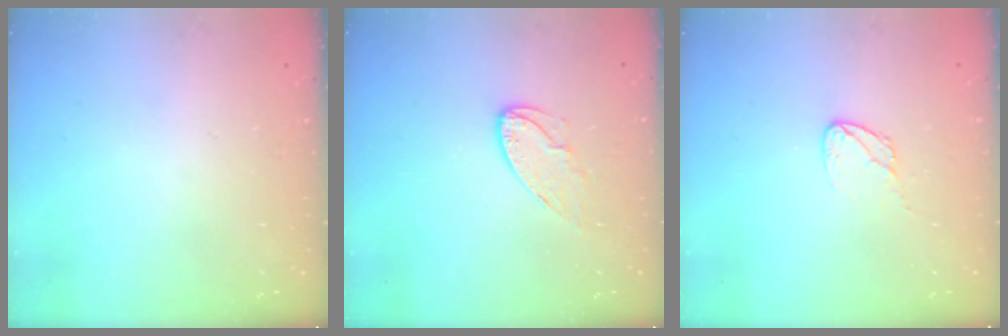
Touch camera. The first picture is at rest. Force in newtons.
{"total": 7.2, "press": 7.2, "slide": 0.1}
{"total": 5.2, "press": 5.2, "slide": 0.4}